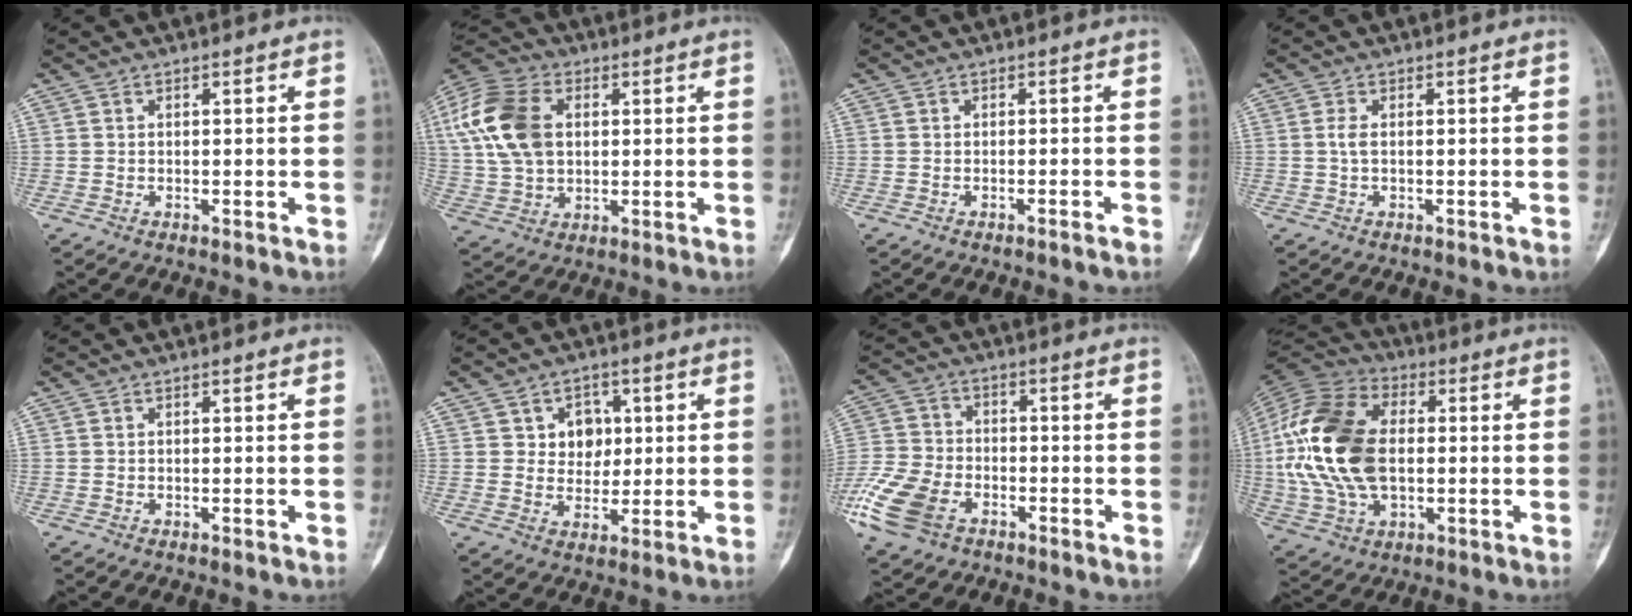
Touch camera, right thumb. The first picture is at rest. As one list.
[{"total": 16.4, "force": [3.5, 11.2, 11.5], "torque": [-0.233, 0.012, 0.065]}, {"total": 1.2, "force": [-1.0, -0.1, 0.7], "torque": [-0.018, 0.005, -0.011]}, {"total": 1.5, "force": [0.2, 0.7, 1.3], "torque": [-0.026, 0.001, 0.002]}, {"total": 0.0}, {"total": 6.7, "force": [1.8, 5.5, 3.4], "torque": [-0.013, -0.005, 0.029]}, {"total": 12.8, "force": [-6.4, 7.8, 7.9], "torque": [-0.175, 0.008, -0.128]}, {"total": 21.3, "force": [0.8, 13.3, 16.6], "torque": [-0.335, 0.010, 0.016]}]